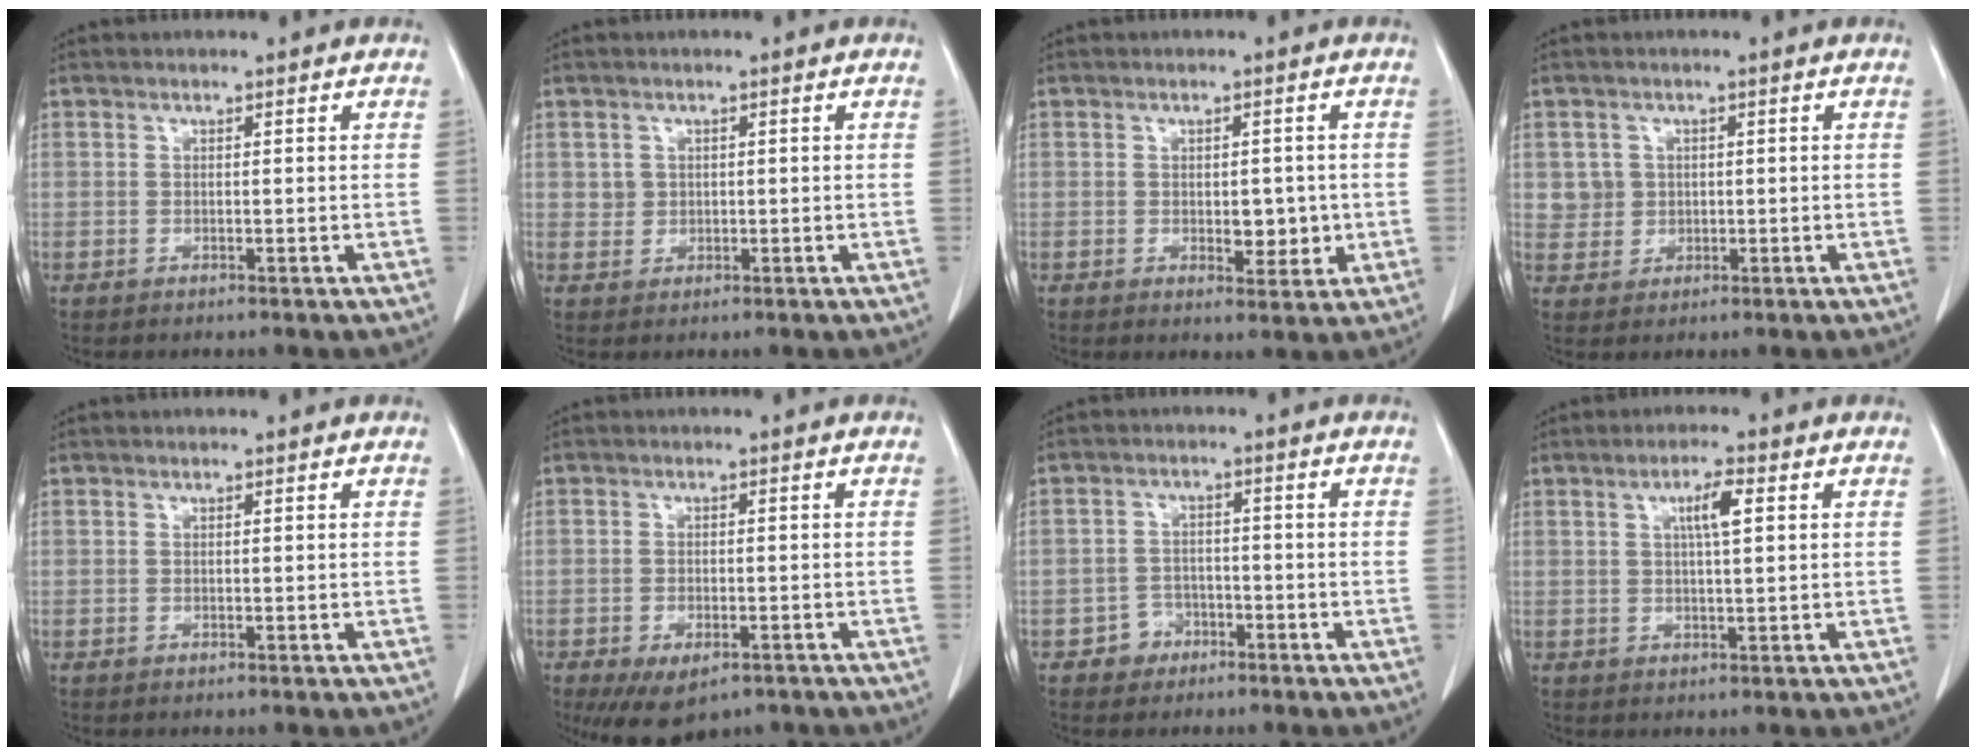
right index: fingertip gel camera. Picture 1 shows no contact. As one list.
[{"total": 1.6, "force": [0.3, 1.6, 0.3], "torque": [0.002, 0.001, 0.006]}, {"total": 4.4, "force": [-0.6, 2.4, 3.6], "torque": [-0.041, -0.002, -0.001]}, {"total": 3.1, "force": [0.6, 3.0, 0.2], "torque": [0.007, 0.004, 0.013]}, {"total": 0.0}, {"total": 7.9, "force": [-5.2, 3.8, 4.6], "torque": [-0.073, -0.007, -0.075]}, {"total": 3.5, "force": [-2.0, 2.9, 0.1], "torque": [0.004, 0.014, -0.033]}, {"total": 4.0, "force": [1.2, 0.4, 3.8], "torque": [-0.067, 0.003, 0.021]}]